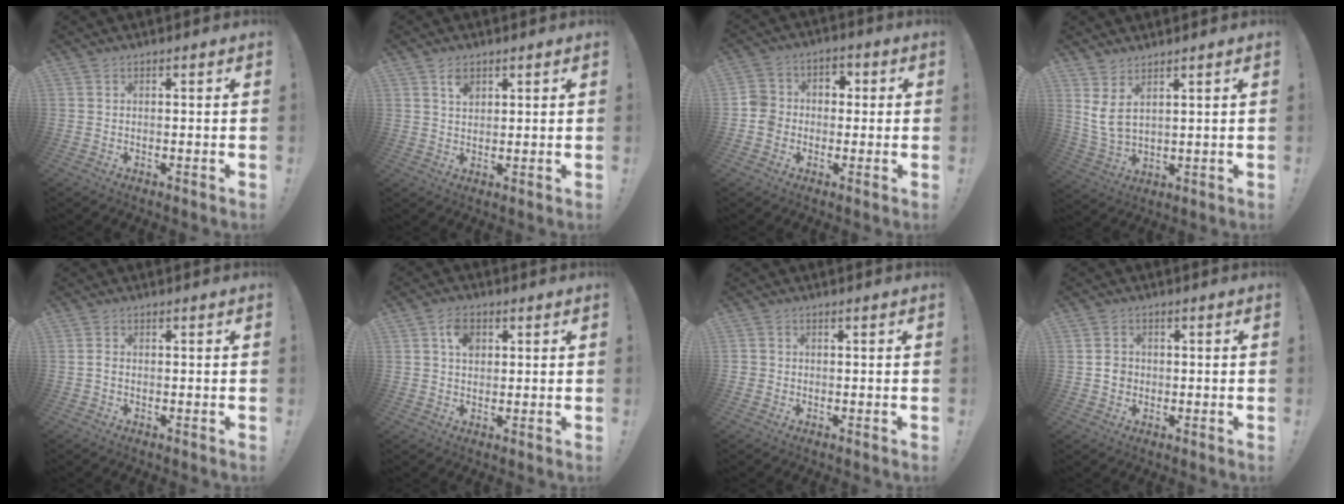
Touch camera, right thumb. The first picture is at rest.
{"total": 3.6, "force": [2.1, 2.4, 1.8], "torque": [-0.017, -0.010, 0.035]}
{"total": 7.9, "force": [-1.9, 7.5, 1.7], "torque": [-0.010, 0.028, -0.032]}
{"total": 7.0, "force": [3.8, 3.1, 5.1], "torque": [-0.105, -0.025, 0.072]}
{"total": 1.0, "force": [-0.1, 0.7, 0.7], "torque": [-0.022, 0.006, 0.000]}
{"total": 5.8, "force": [2.1, 4.2, 3.3], "torque": [-0.049, 0.003, 0.036]}
{"total": 1.5, "force": [-0.2, 1.5, 0.4], "torque": [-0.013, 0.007, -0.001]}
{"total": 3.9, "force": [-0.2, 3.6, 1.5], "torque": [-0.012, 0.003, -0.005]}